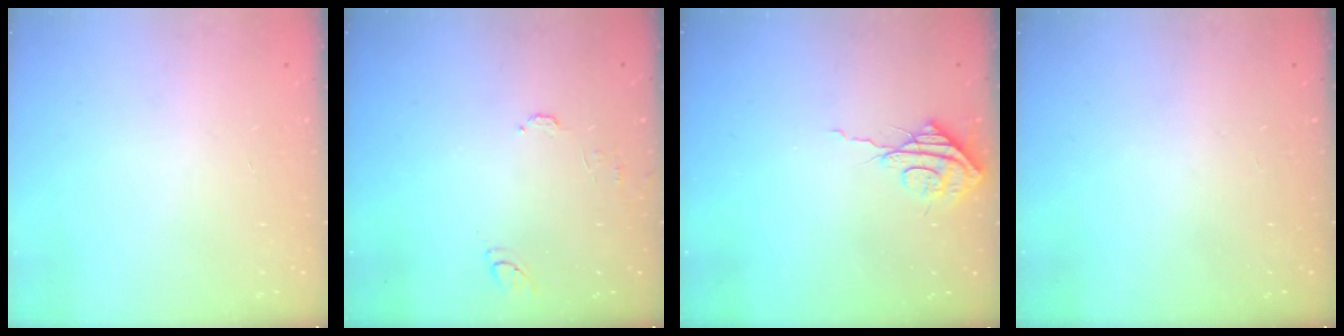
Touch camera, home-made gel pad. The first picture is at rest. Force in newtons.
{"total": 6.0, "press": 5.9, "slide": 0.6}
{"total": 7.4, "press": 7.4, "slide": 0.5}
{"total": 0.0}